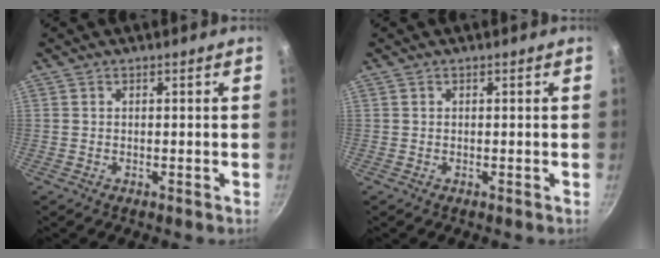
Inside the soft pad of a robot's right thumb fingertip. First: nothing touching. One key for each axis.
{"total": 0.0}